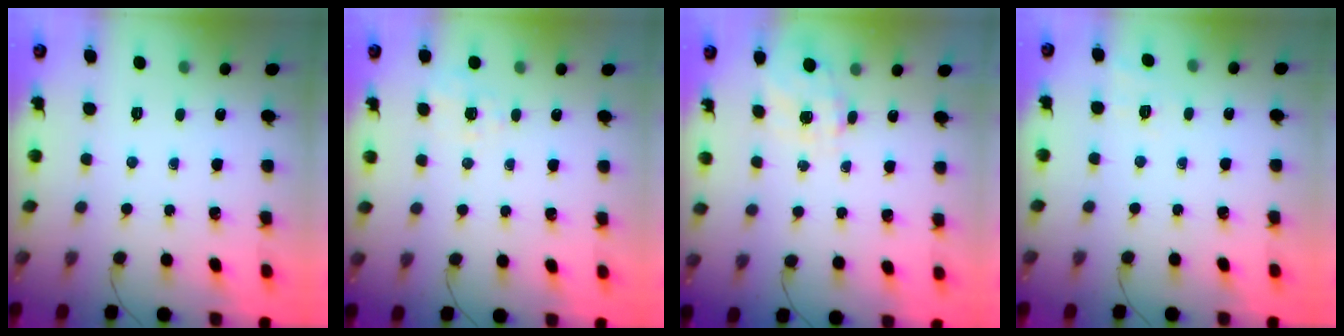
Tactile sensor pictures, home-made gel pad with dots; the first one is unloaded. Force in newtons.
{"total": 2.1, "press": 1.3, "slide": 1.7}
{"total": 7.6, "press": 7.6, "slide": 0.9}
{"total": 2.2, "press": 1.3, "slide": 1.8}